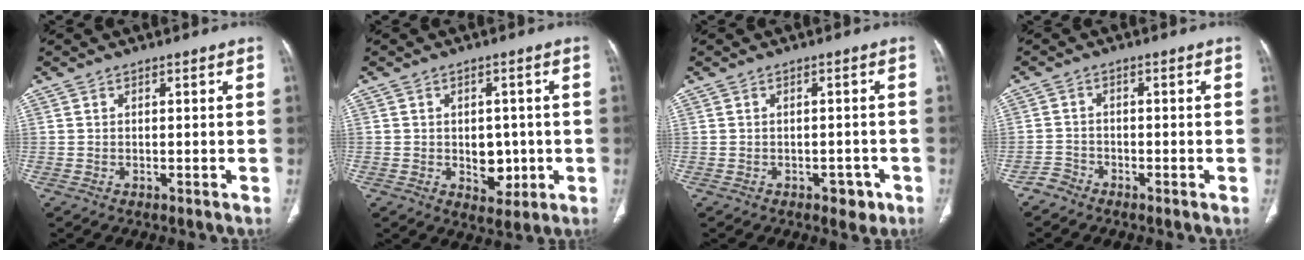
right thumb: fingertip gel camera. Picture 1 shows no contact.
{"total": 6.2, "force": [-0.7, 4.6, 4.1], "torque": [-0.021, -0.001, 0.002]}
{"total": 3.0, "force": [-1.5, 2.0, 1.7], "torque": [-0.007, 0.009, -0.015]}
{"total": 2.1, "force": [-1.9, 0.9, -0.2], "torque": [0.006, 0.003, -0.041]}